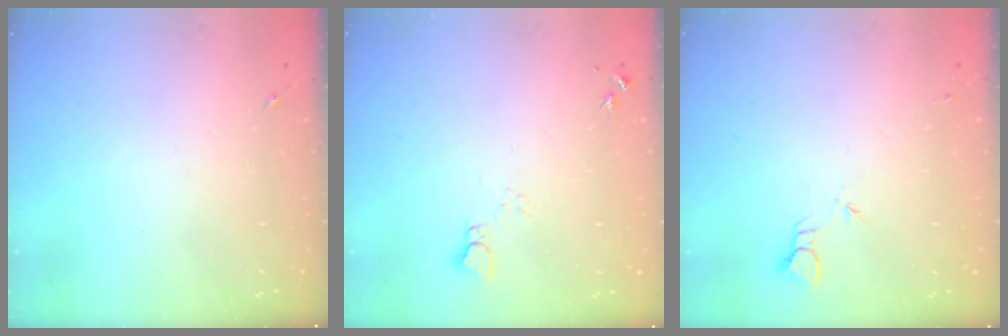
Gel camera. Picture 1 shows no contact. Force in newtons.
{"total": 3.7, "press": 3.7, "slide": 0.4}
{"total": 2.0, "press": 2.0, "slide": 0.1}